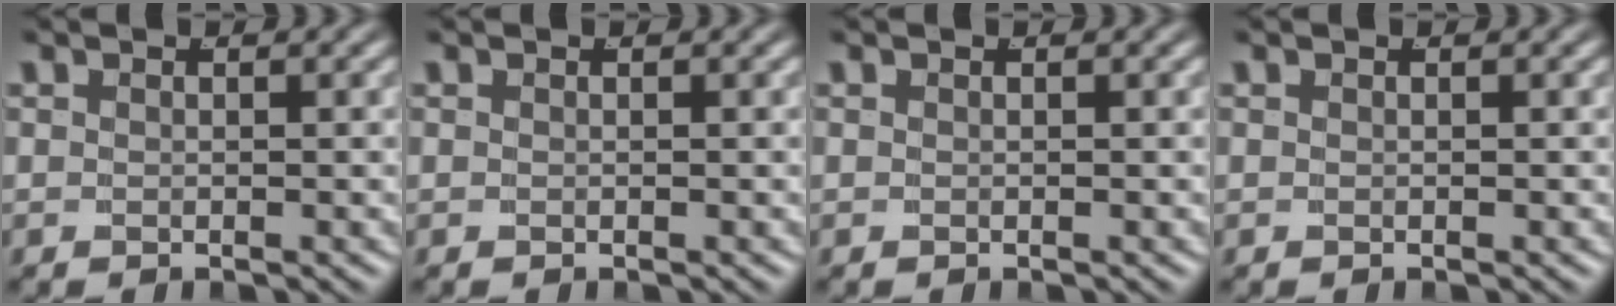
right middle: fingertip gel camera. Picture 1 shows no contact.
{"total": 0.0}
{"total": 0.0}
{"total": 0.0}